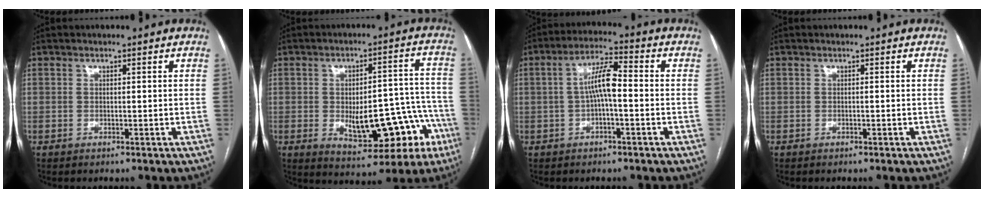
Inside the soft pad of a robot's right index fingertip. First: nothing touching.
{"total": 16.2, "force": [-5.4, 7.5, 13.3], "torque": [-0.146, 0.032, -0.053]}
{"total": 6.7, "force": [-0.3, 1.4, 6.5], "torque": [-0.123, 0.023, -0.007]}
{"total": 0.0}